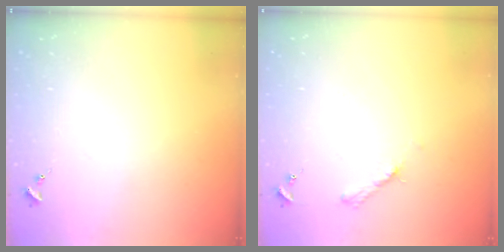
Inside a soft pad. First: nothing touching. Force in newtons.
{"total": 5.0, "press": 5.0, "slide": 0.6}